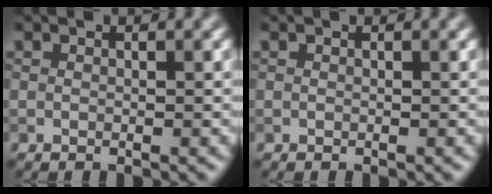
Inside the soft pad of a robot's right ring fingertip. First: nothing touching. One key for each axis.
{"total": 0.0}